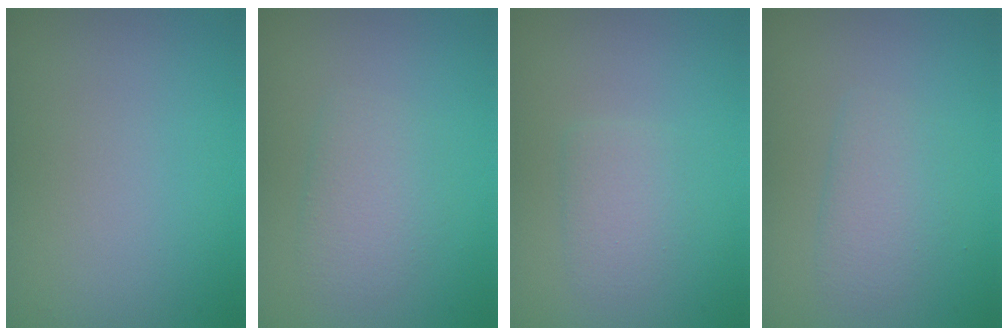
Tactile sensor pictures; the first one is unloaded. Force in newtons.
{"total": 2.3, "press": 2.3, "slide": 0.1}
{"total": 1.7, "press": 1.7, "slide": 0.3}
{"total": 2.2, "press": 2.2, "slide": 0.1}